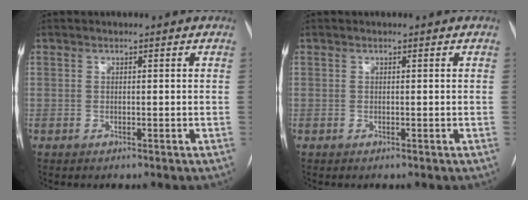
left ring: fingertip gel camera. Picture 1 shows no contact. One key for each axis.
{"total": 0.0}